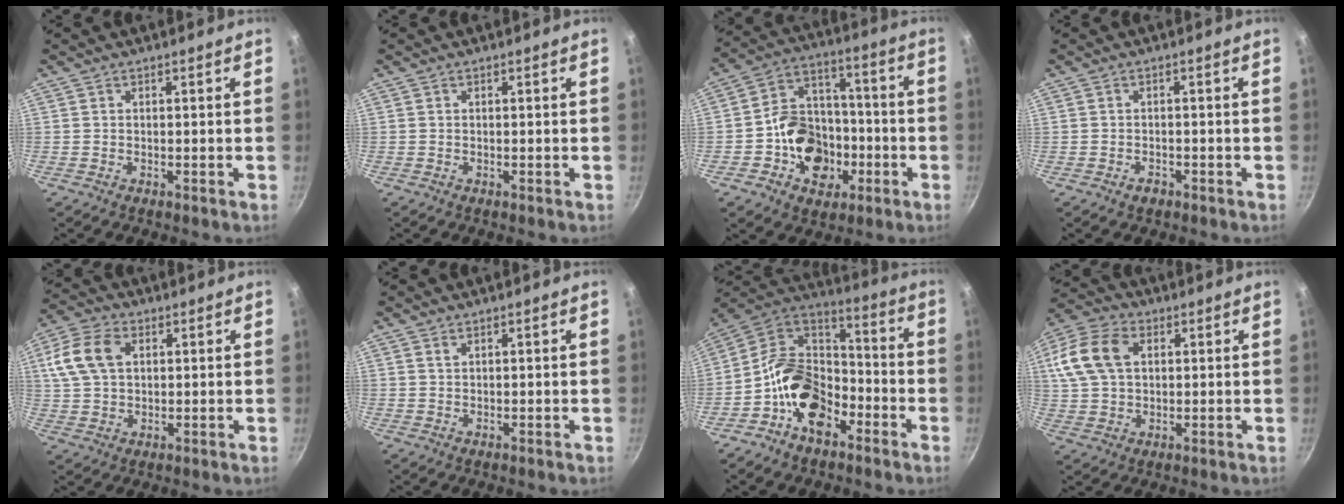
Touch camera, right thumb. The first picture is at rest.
{"total": 0.0}
{"total": 15.4, "force": [-4.3, 12.5, 8.0], "torque": [-0.095, 0.047, -0.072]}
{"total": 1.7, "force": [-1.1, 1.1, 0.7], "torque": [-0.009, 0.009, -0.015]}
{"total": 10.5, "force": [3.0, 7.1, 7.2], "torque": [-0.136, 0.010, 0.051]}
{"total": 0.7, "force": [0.5, 0.4, 0.4], "torque": [-0.006, -0.001, 0.012]}
{"total": 16.1, "force": [-7.2, 10.6, 9.7], "torque": [-0.130, 0.068, -0.157]}
{"total": 14.8, "force": [4.0, 10.3, 9.9], "torque": [-0.203, 0.017, 0.068]}